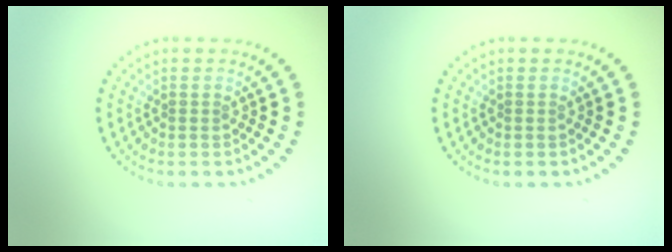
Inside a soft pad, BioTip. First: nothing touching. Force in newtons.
{"total": 0.0}